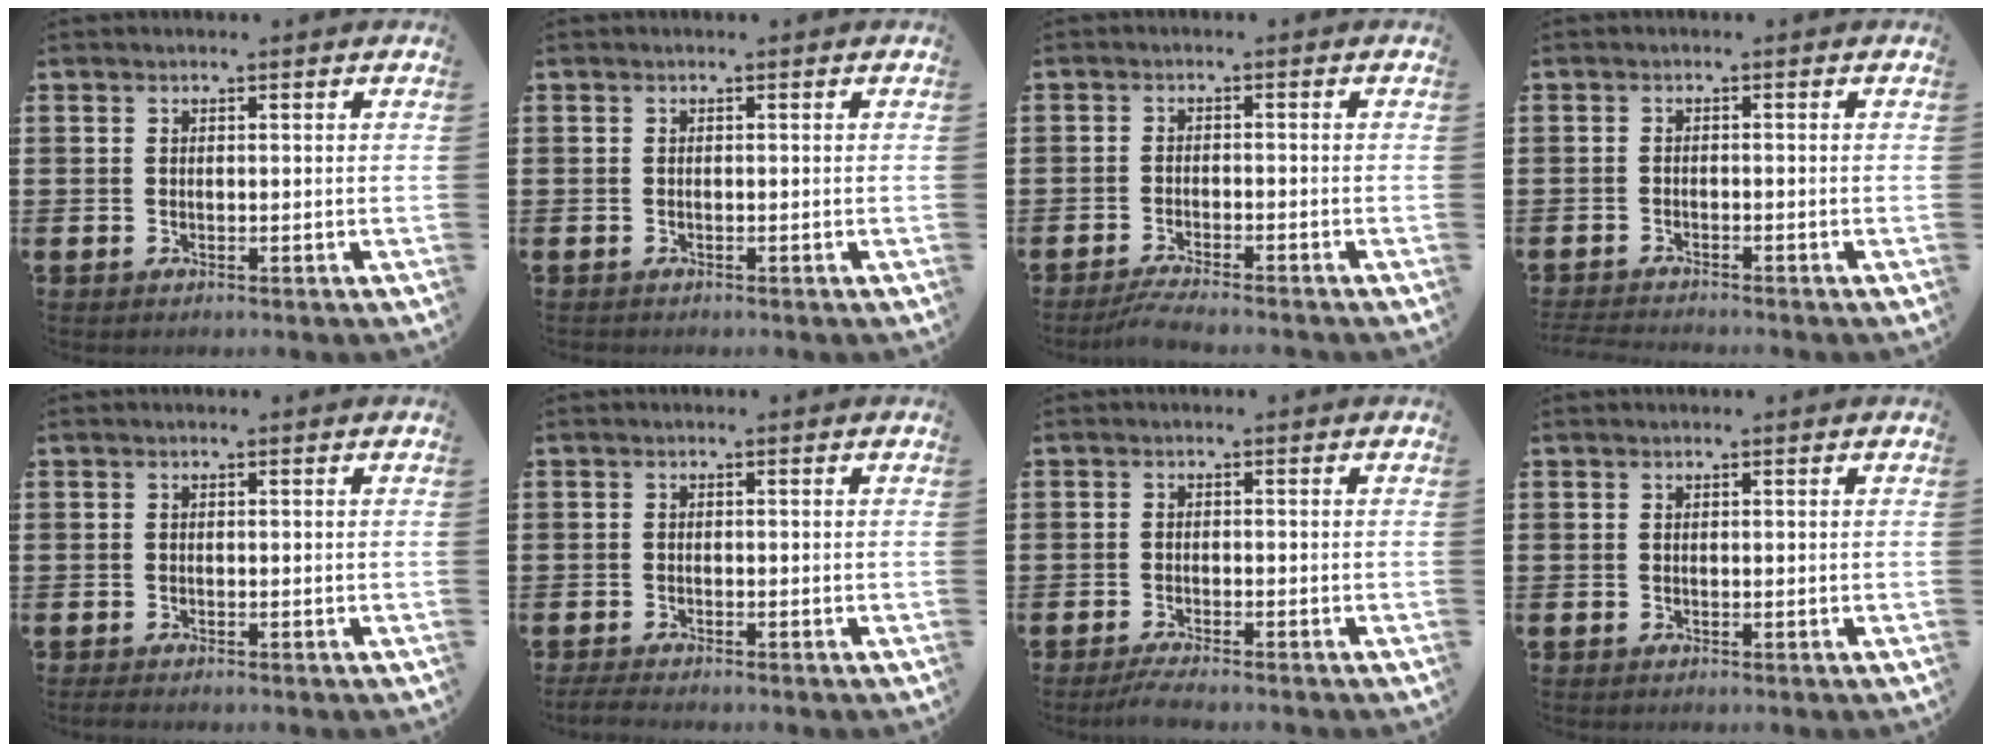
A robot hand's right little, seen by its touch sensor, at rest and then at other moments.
{"total": 0.0}
{"total": 2.4, "force": [-2.2, -0.2, 1.0], "torque": [-0.015, 0.001, -0.041]}
{"total": 1.3, "force": [-1.3, -0.1, 0.1], "torque": [-0.004, 0.002, -0.025]}
{"total": 0.6, "force": [-0.4, 0.1, 0.4], "torque": [-0.008, 0.000, -0.008]}
{"total": 1.1, "force": [-0.9, 0.1, 0.6], "torque": [-0.013, -0.001, -0.017]}
{"total": 1.8, "force": [-1.5, 0.0, 0.9], "torque": [-0.015, 0.003, -0.029]}
{"total": 0.0}